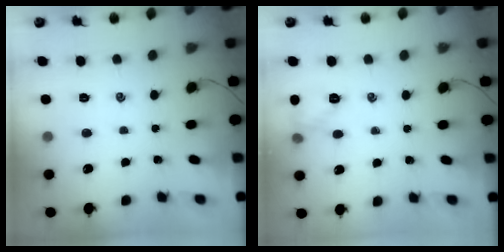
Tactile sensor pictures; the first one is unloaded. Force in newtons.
{"total": 6.9, "press": 6.8, "slide": 1.0}